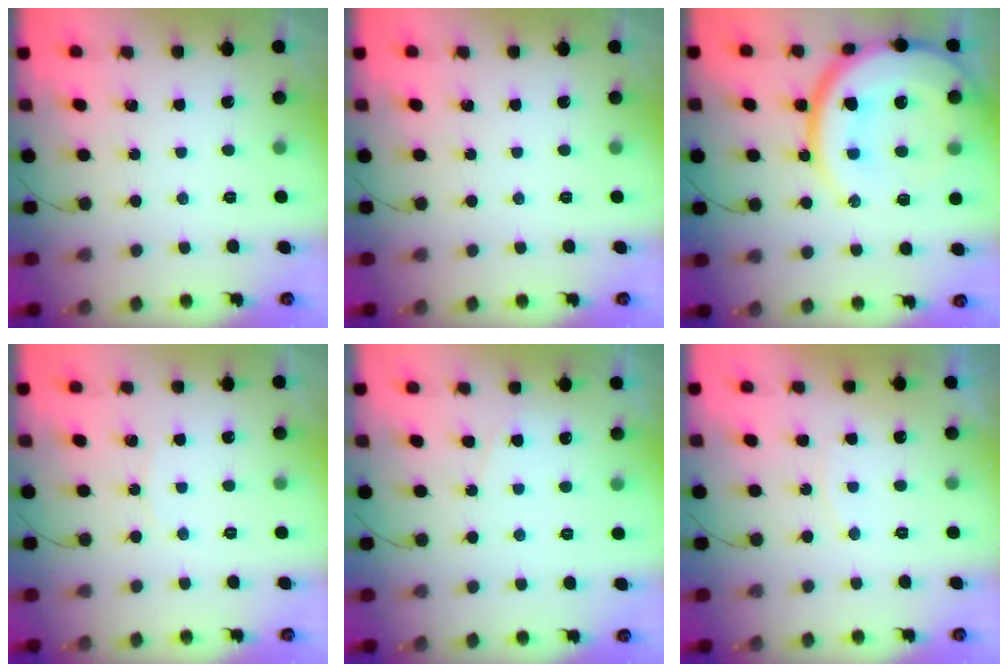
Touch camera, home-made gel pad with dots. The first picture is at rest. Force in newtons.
{"total": 0.0}
{"total": 28.1, "press": 27.7, "slide": 4.8}
{"total": 4.0, "press": 3.1, "slide": 2.4}
{"total": 3.4, "press": 3.3, "slide": 0.3}
{"total": 4.2, "press": 4.2, "slide": 0.3}